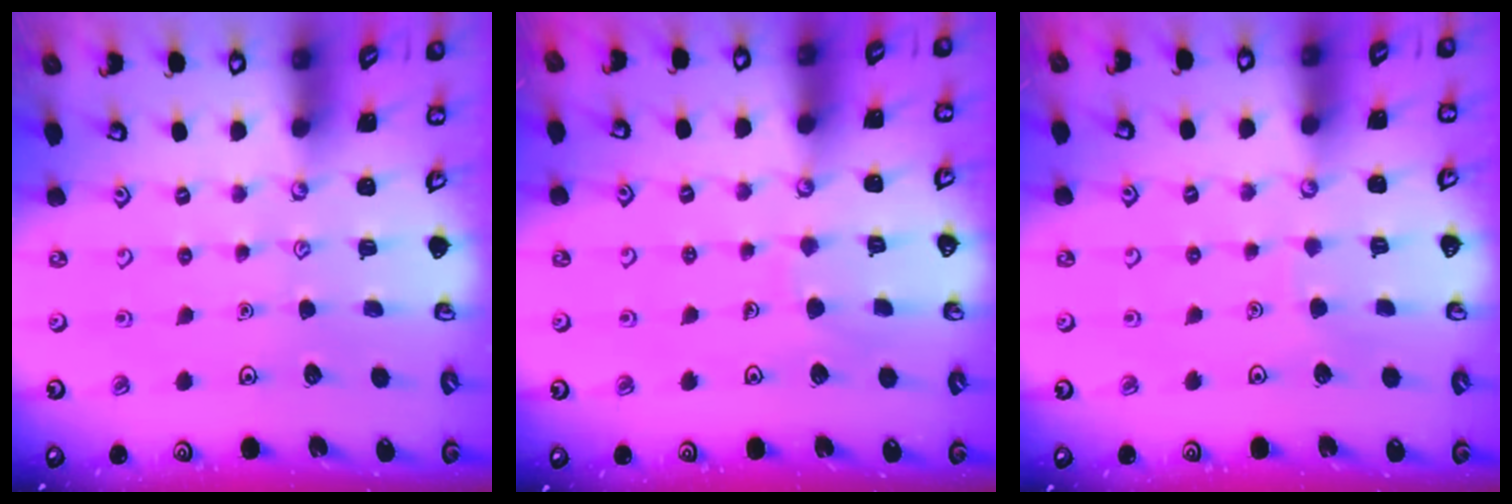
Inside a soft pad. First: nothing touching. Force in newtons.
{"total": 5.4, "press": 5.4, "slide": 0.5}
{"total": 2.7, "press": 2.7, "slide": 0.2}